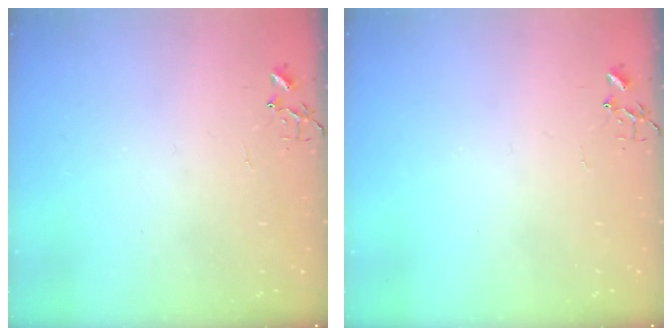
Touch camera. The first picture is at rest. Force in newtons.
{"total": 0.0}